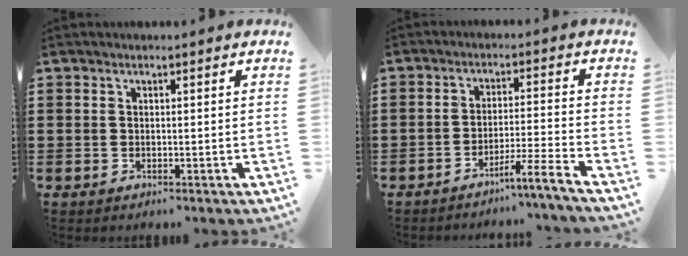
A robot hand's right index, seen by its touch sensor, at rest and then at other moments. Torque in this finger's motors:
{"motor_torque": [0.18, 0.00, 0.07, 0.01]}